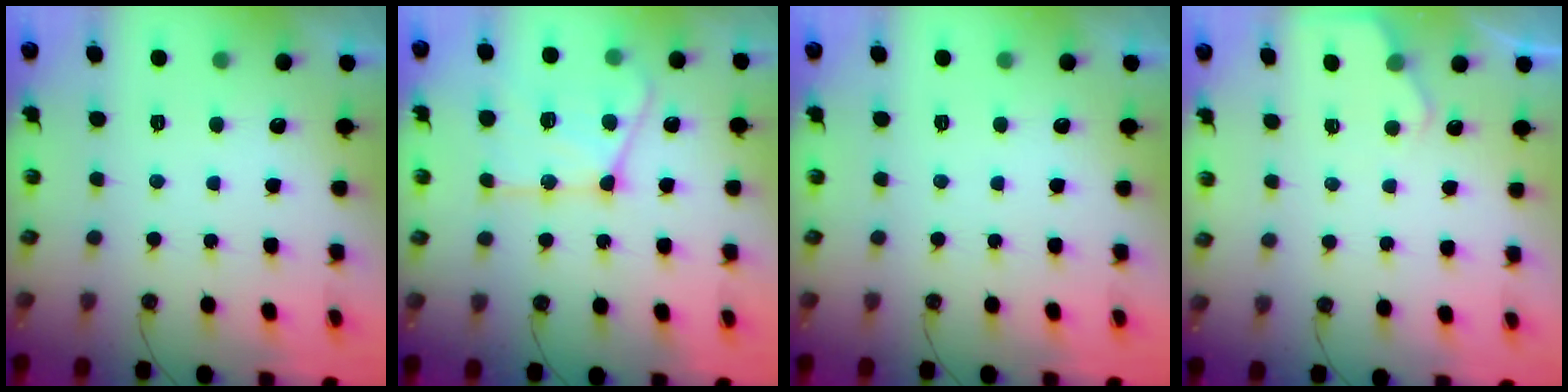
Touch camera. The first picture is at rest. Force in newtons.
{"total": 18.4, "press": 18.3, "slide": 1.4}
{"total": 0.0}
{"total": 3.0, "press": 2.9, "slide": 0.4}